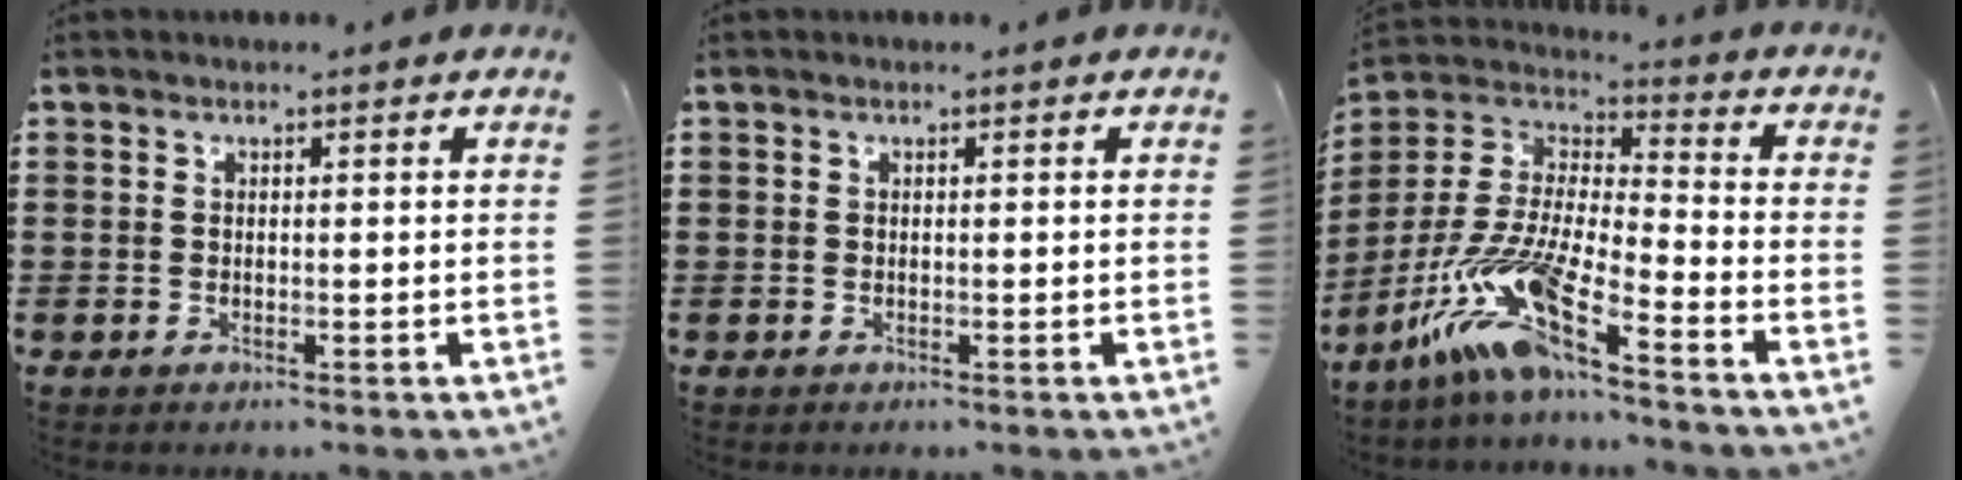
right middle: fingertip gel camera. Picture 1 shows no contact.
{"total": 0.0}
{"total": 14.0, "force": [-10.5, 1.0, 9.1], "torque": [-0.217, -0.010, -0.217]}